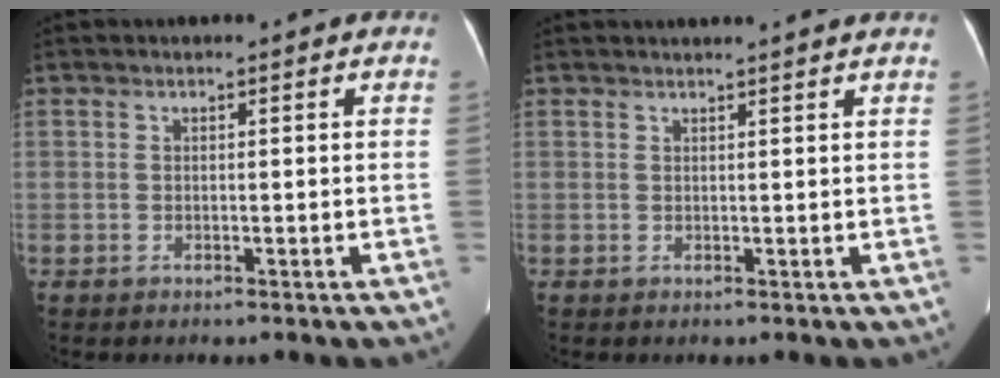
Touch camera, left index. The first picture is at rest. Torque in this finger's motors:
{"motor_torque": [-0.41, -0.62, 0.02, 0.04]}